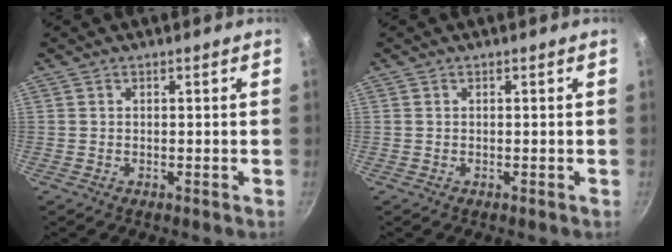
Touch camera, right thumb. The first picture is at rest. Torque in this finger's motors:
{"motor_torque": [-0.03, 0.01, 0.03, 0.03, 0.00]}